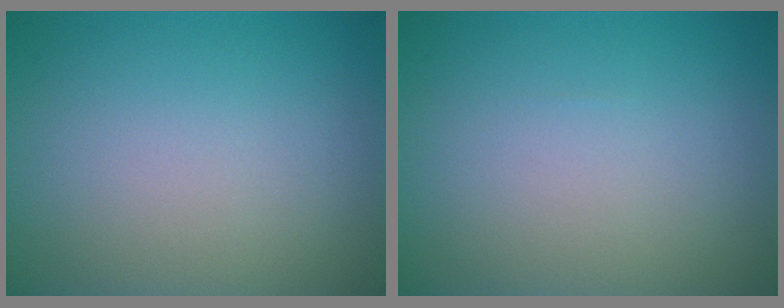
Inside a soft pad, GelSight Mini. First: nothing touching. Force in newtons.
{"total": 0.0}